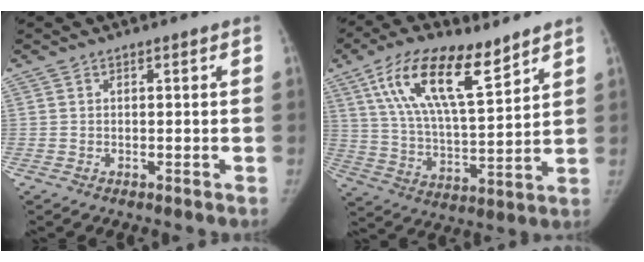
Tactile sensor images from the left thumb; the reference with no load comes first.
{"total": 17.0, "force": [10.0, 6.1, 12.4], "torque": [-0.197, -0.044, 0.185]}